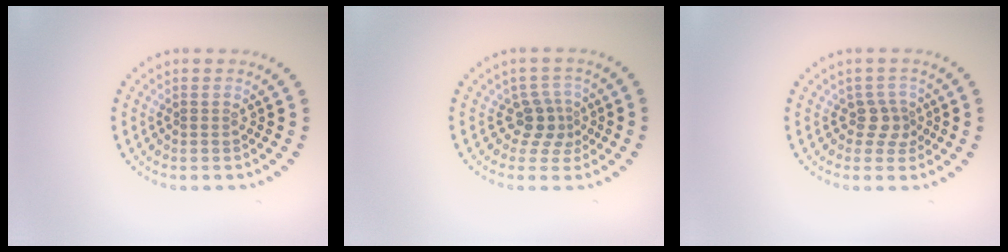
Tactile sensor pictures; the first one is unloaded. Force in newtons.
{"total": 2.4, "press": 1.8, "slide": 1.6}
{"total": 2.0, "press": 1.6, "slide": 1.3}